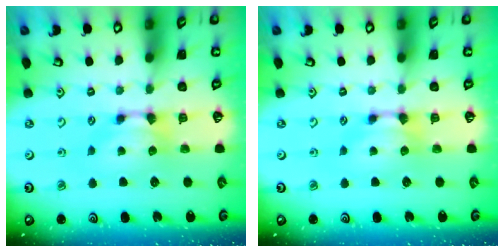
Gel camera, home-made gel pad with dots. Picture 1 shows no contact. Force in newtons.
{"total": 0.0}